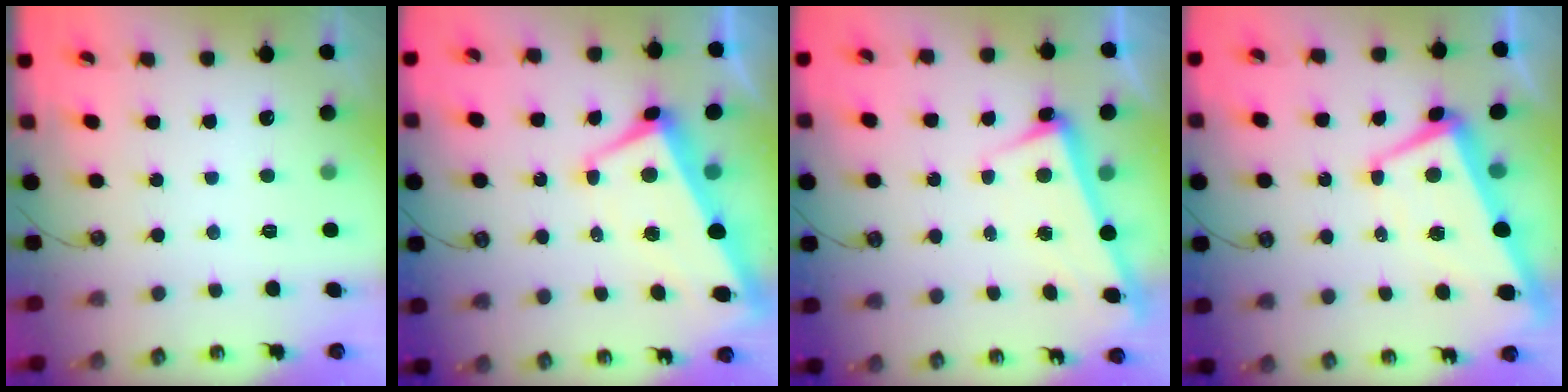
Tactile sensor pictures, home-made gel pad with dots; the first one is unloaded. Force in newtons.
{"total": 1.7, "press": 1.1, "slide": 1.3}
{"total": 2.6, "press": 2.5, "slide": 0.8}
{"total": 1.9, "press": 1.7, "slide": 1.0}